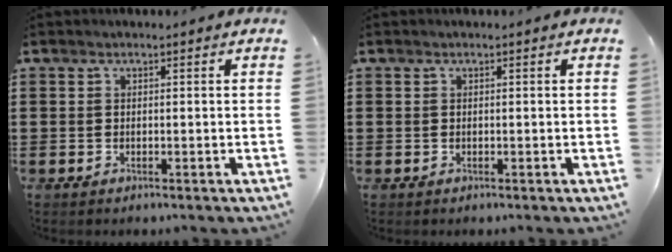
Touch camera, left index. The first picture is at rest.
{"total": 0.0}